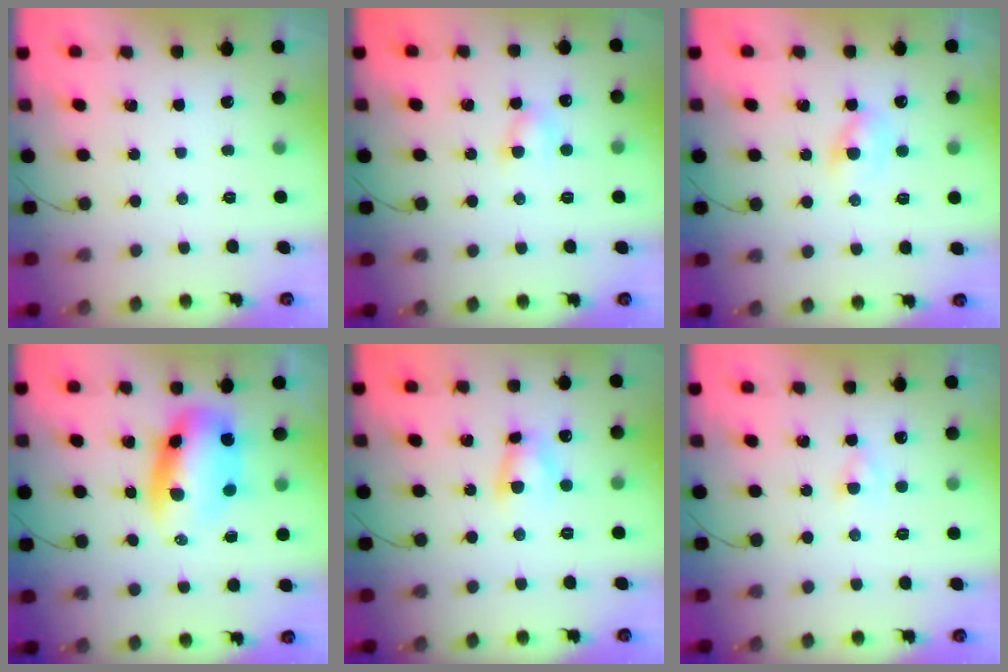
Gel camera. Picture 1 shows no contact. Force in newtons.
{"total": 4.3, "press": 4.2, "slide": 0.8}
{"total": 2.7, "press": 2.5, "slide": 0.9}
{"total": 9.5, "press": 9.1, "slide": 2.7}
{"total": 4.6, "press": 4.5, "slide": 0.6}
{"total": 1.9, "press": 1.6, "slide": 0.9}